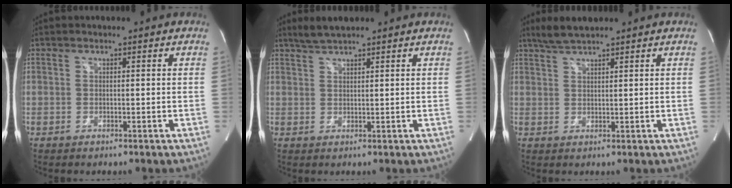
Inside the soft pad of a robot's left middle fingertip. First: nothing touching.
{"total": 3.2, "force": [2.8, 0.2, 1.6], "torque": [-0.039, 0.011, 0.056]}
{"total": 4.0, "force": [3.4, 0.3, 2.1], "torque": [-0.051, 0.013, 0.069]}